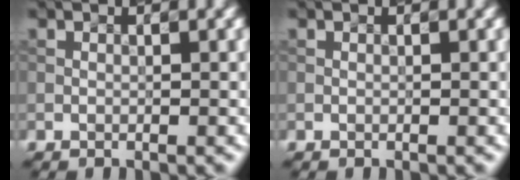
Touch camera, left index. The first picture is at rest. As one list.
[{"total": 0.0}]